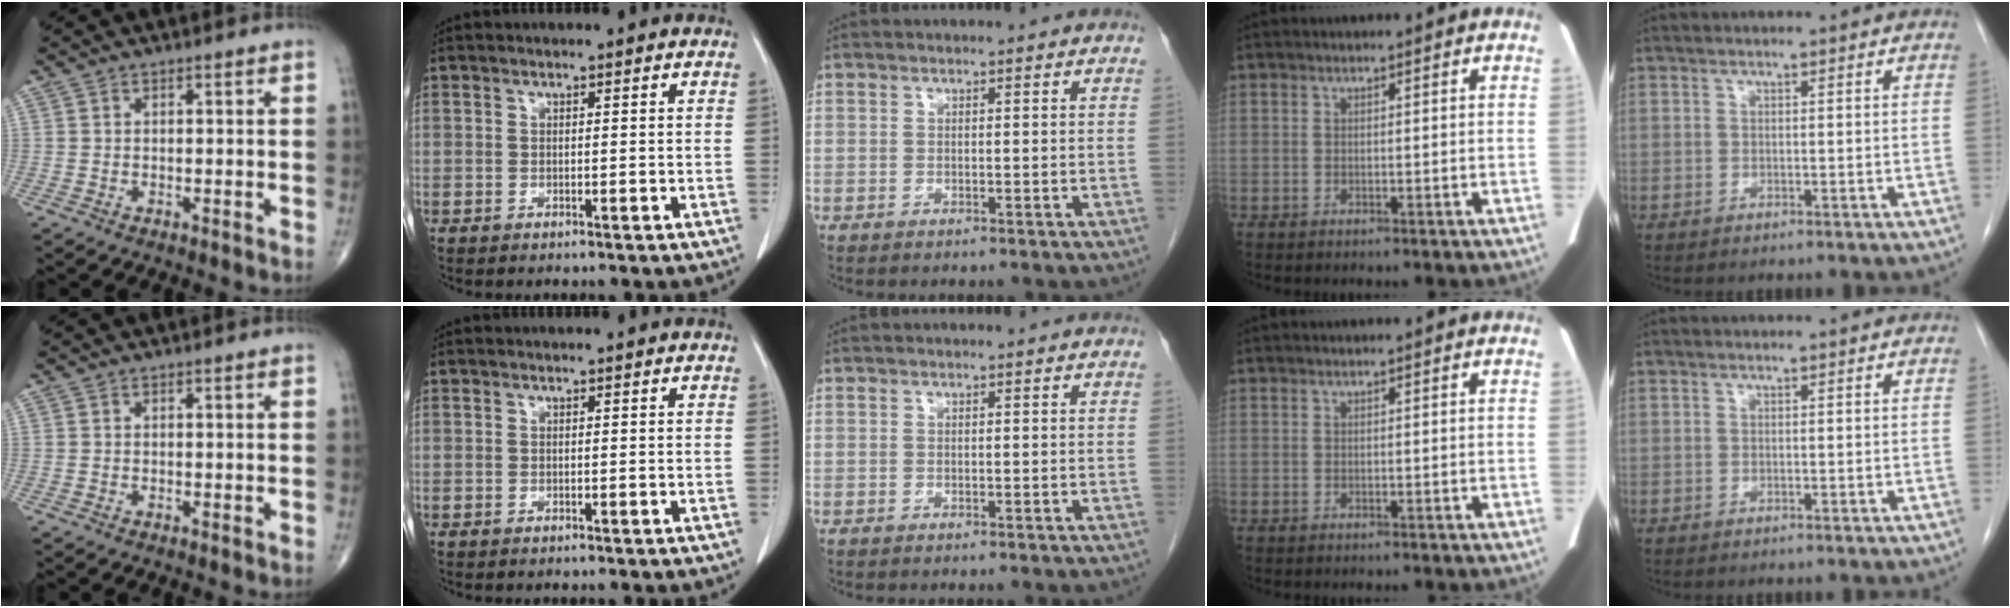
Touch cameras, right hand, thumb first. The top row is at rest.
{}